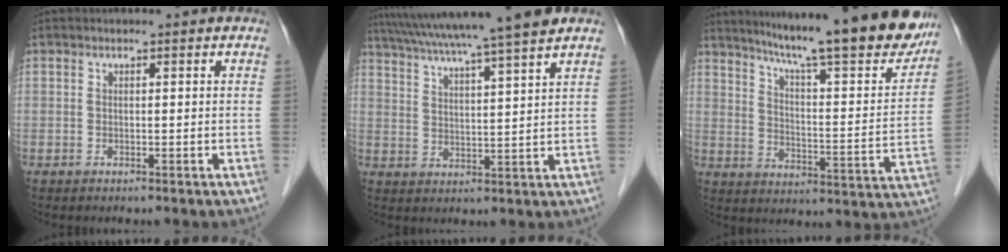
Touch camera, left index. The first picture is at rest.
{"total": 16.3, "force": [13.8, -1.5, 8.5], "torque": [-0.152, 0.010, 0.203]}
{"total": 23.4, "force": [20.1, 1.5, 11.9], "torque": [-0.184, -0.049, 0.270]}